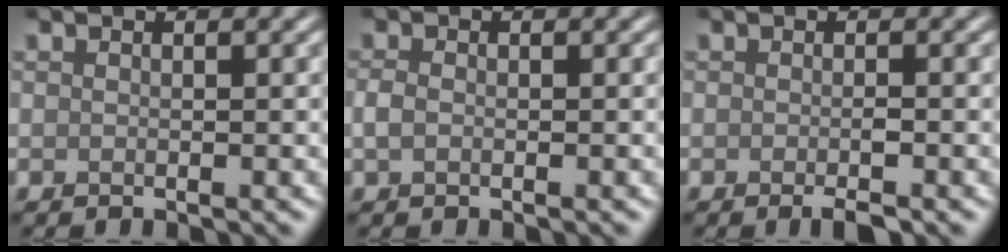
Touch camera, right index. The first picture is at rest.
{"total": 1.2, "force": [-0.4, 0.8, 0.8], "torque": [-0.019, 0.000, -0.009]}
{"total": 1.4, "force": [-0.7, 0.2, 1.2], "torque": [-0.017, -0.002, -0.011]}